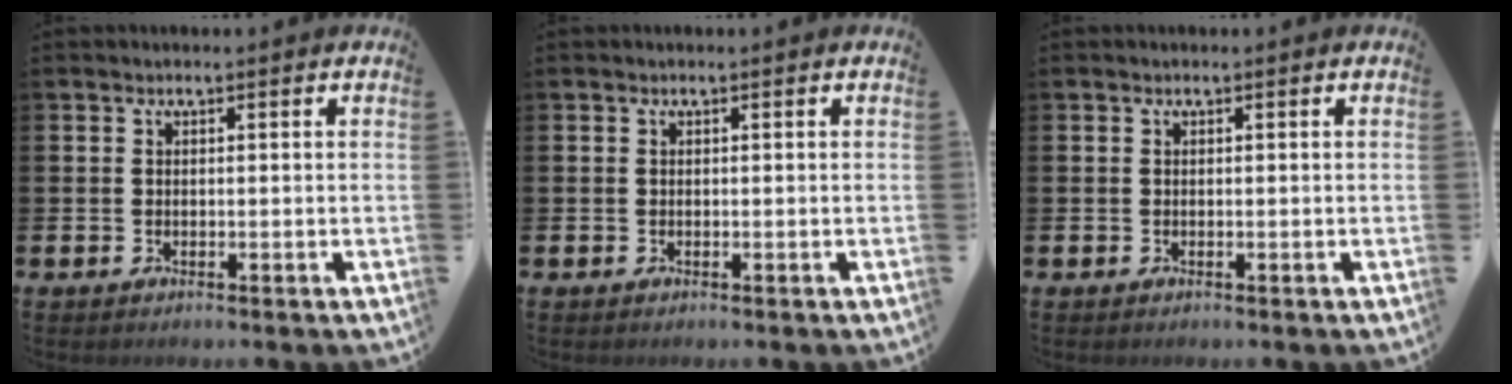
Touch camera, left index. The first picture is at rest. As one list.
[{"total": 0.0}, {"total": 0.0}]